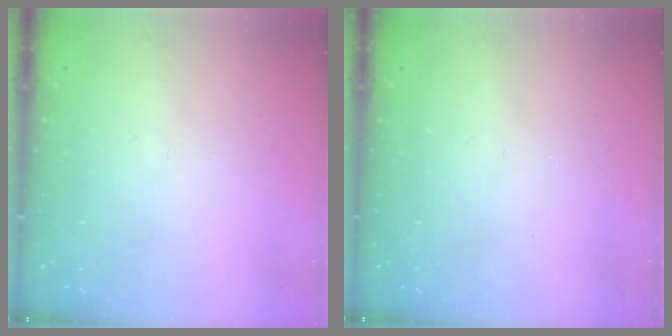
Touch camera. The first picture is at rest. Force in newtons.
{"total": 0.0}